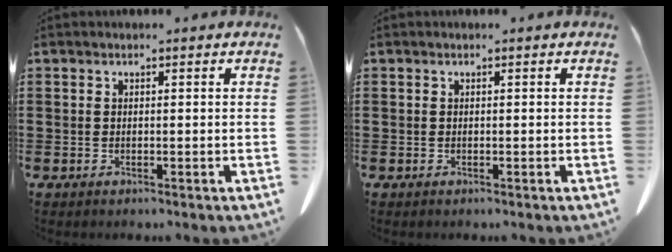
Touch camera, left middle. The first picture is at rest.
{"total": 0.0}